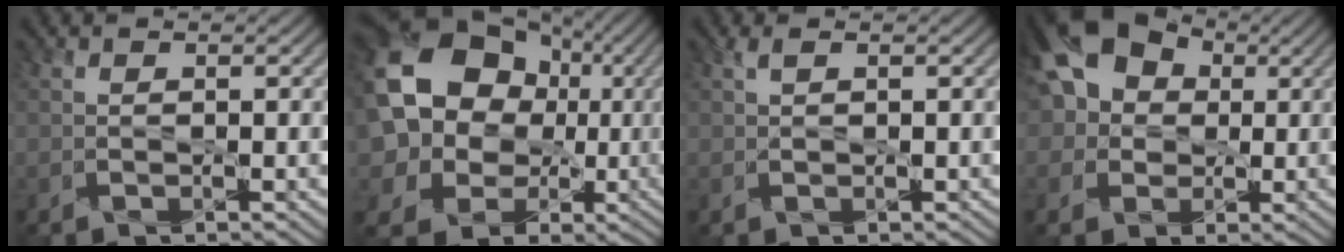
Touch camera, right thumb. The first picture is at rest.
{"total": 18.2, "force": [2.0, 16.1, 8.2], "torque": [-0.247, 0.000, 0.037]}
{"total": 0.9, "force": [0.7, 0.3, 0.4], "torque": [-0.014, 0.006, 0.016]}
{"total": 12.7, "force": [3.7, 9.9, 6.9], "torque": [-0.154, 0.043, 0.043]}